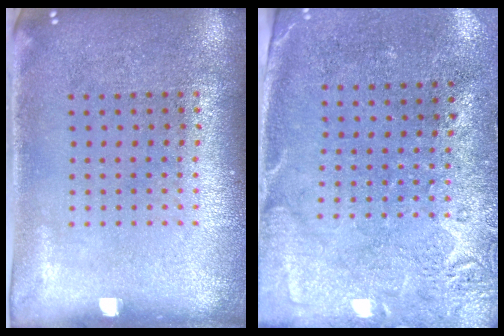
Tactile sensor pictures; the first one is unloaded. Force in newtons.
{"total": 2.8, "press": 2.2, "slide": 1.7}